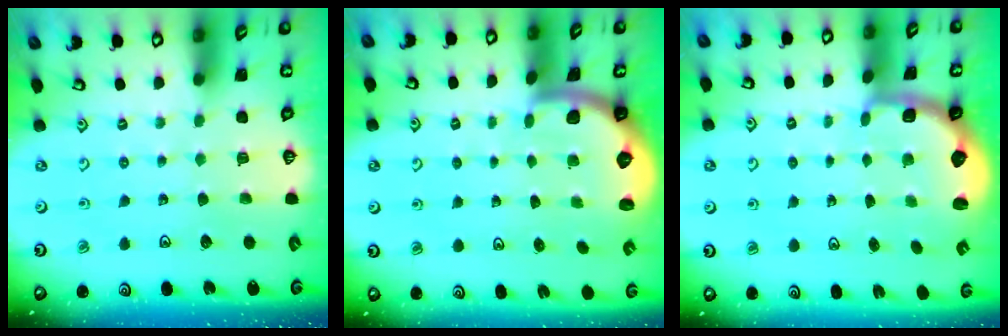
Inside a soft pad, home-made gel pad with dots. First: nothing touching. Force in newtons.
{"total": 1.6, "press": 1.6, "slide": 0.1}
{"total": 2.8, "press": 1.7, "slide": 2.2}